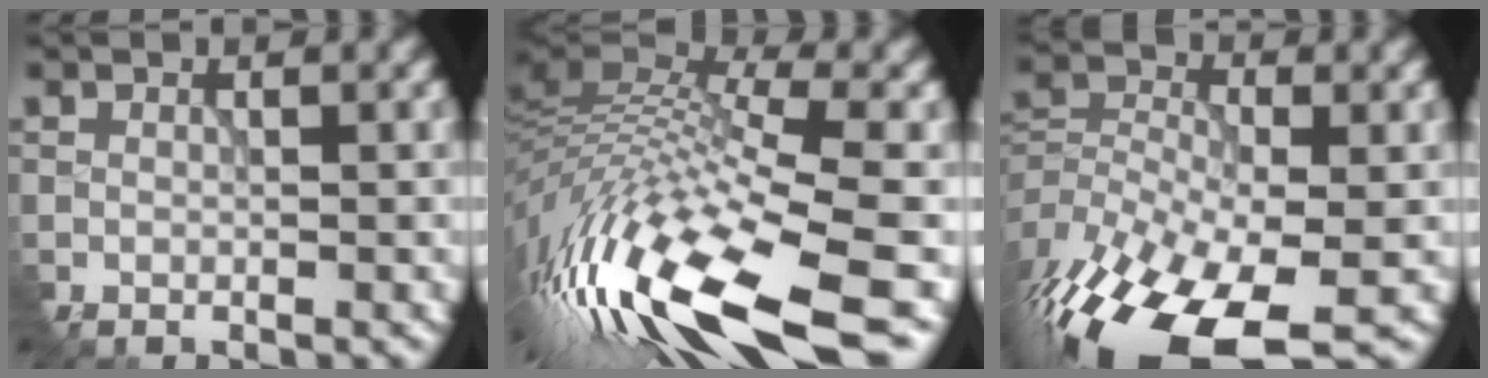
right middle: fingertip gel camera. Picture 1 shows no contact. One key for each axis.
{"total": 15.4, "fx": -5.5, "fy": 4.8, "fz": 13.6, "tx": -0.293, "ty": 0.002, "tz": -0.093}
{"total": 14.3, "fx": -9.4, "fy": 6.0, "fz": 9.0, "tx": -0.205, "ty": -0.026, "tz": -0.151}